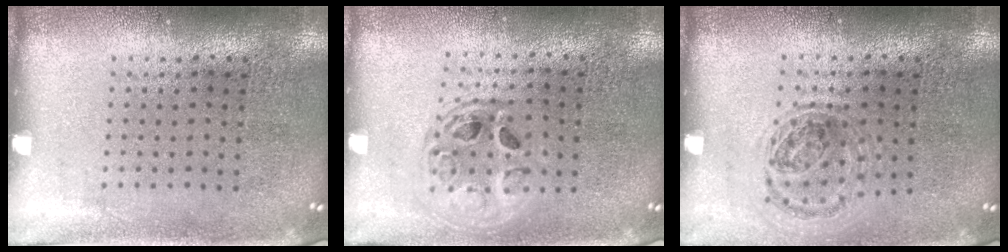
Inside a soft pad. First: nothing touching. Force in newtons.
{"total": 1.6, "press": 1.4, "slide": 0.7}
{"total": 1.0, "press": 0.9, "slide": 0.2}